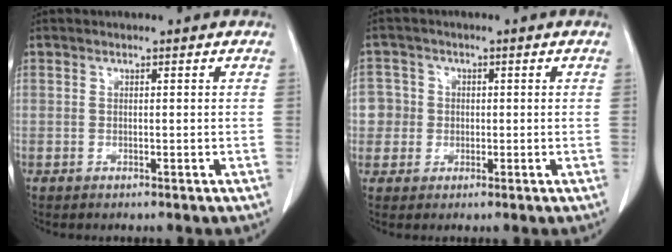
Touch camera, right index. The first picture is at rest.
{"total": 4.1, "force": [-0.1, 4.1, 0.0], "torque": [0.013, 0.014, -0.004]}